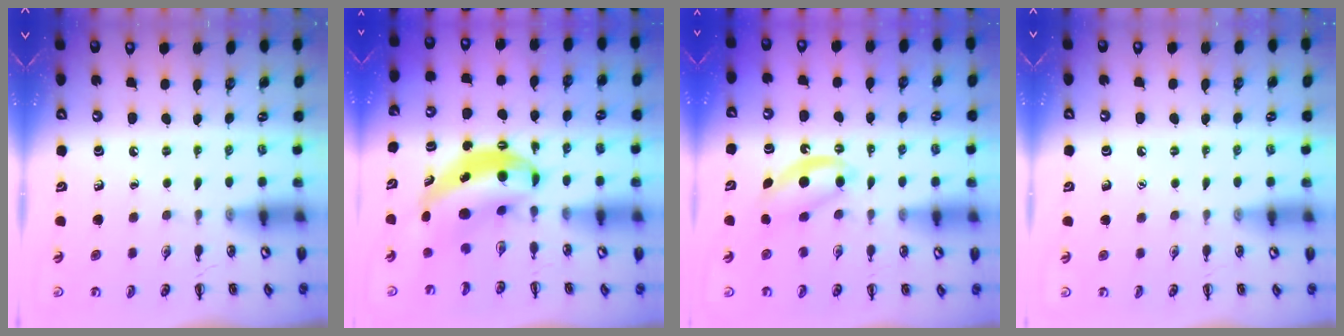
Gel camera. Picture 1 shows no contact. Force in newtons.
{"total": 8.2, "press": 8.1, "slide": 1.7}
{"total": 5.4, "press": 5.4, "slide": 0.9}
{"total": 1.6, "press": 1.5, "slide": 0.1}